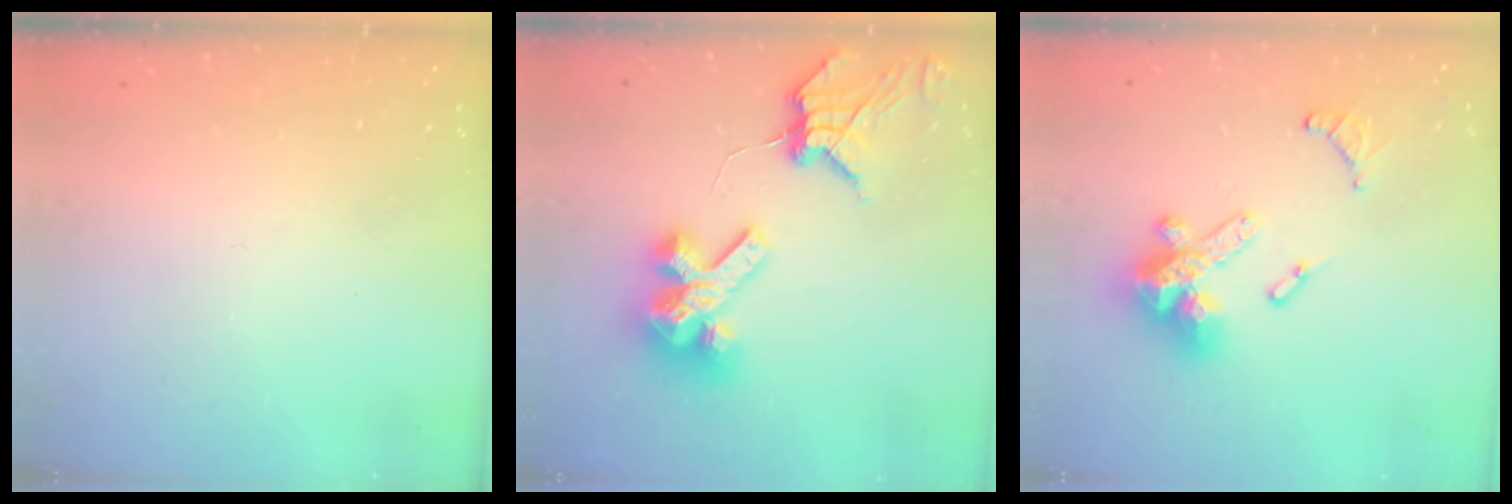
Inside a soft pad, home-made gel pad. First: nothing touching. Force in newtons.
{"total": 14.1, "press": 14.0, "slide": 1.7}
{"total": 16.2, "press": 16.1, "slide": 1.6}